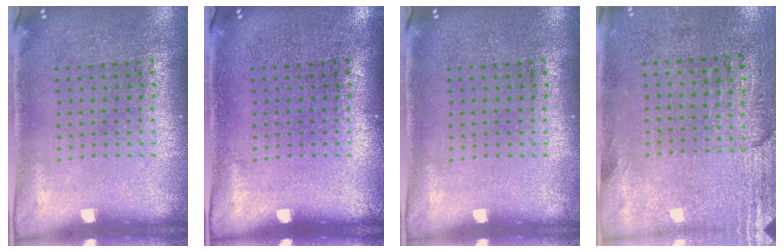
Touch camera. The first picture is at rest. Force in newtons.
{"total": 0.0}
{"total": 0.0}
{"total": 2.8, "press": 2.5, "slide": 1.4}